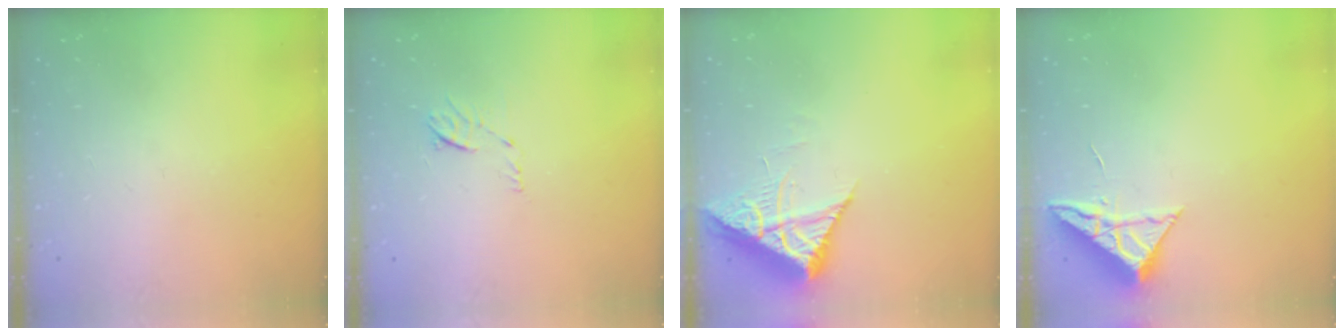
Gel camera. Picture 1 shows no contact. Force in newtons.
{"total": 5.7, "press": 5.6, "slide": 0.8}
{"total": 7.5, "press": 7.5, "slide": 0.8}
{"total": 6.9, "press": 6.9, "slide": 0.3}